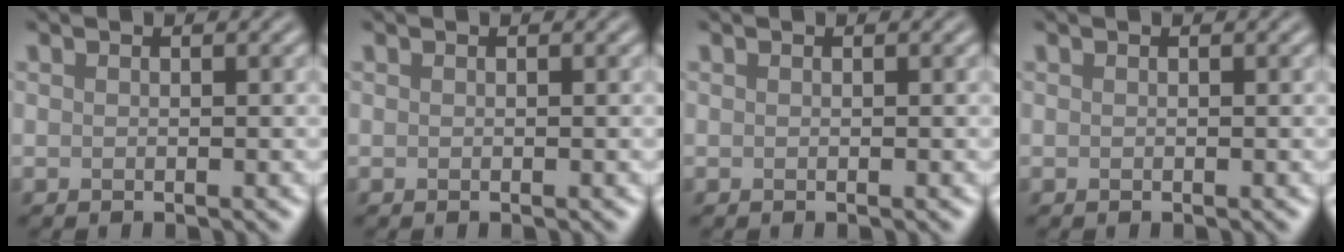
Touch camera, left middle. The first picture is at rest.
{"total": 0.0}
{"total": 0.0}
{"total": 0.0}